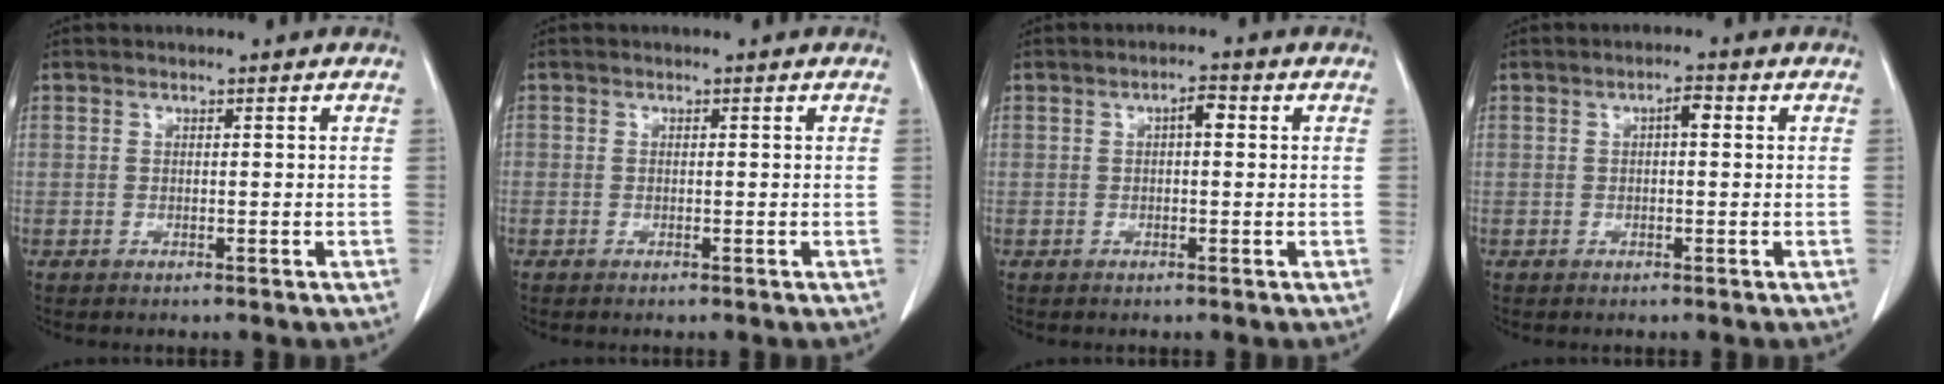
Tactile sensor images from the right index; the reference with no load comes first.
{"total": 0.0}
{"total": 2.2, "force": [0.4, 0.7, 2.0], "torque": [-0.031, 0.007, 0.005]}
{"total": 2.2, "force": [0.4, 0.7, 2.0], "torque": [-0.031, 0.007, 0.005]}